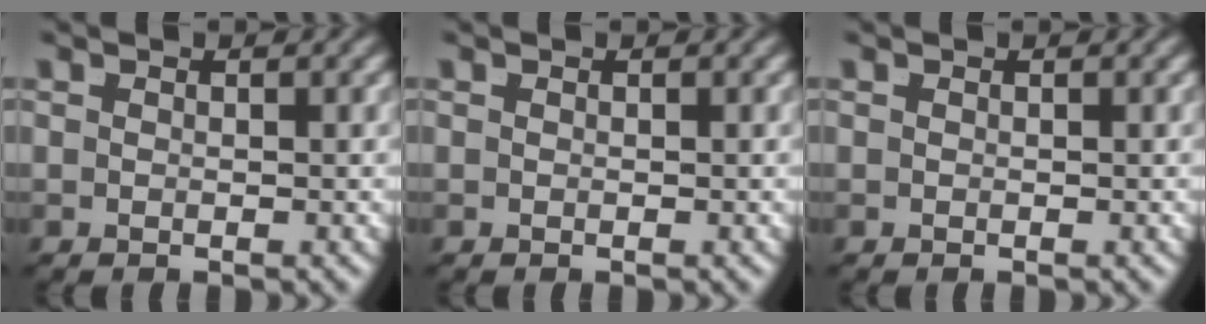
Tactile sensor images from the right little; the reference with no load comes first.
{"total": 0.0}
{"total": 0.0}